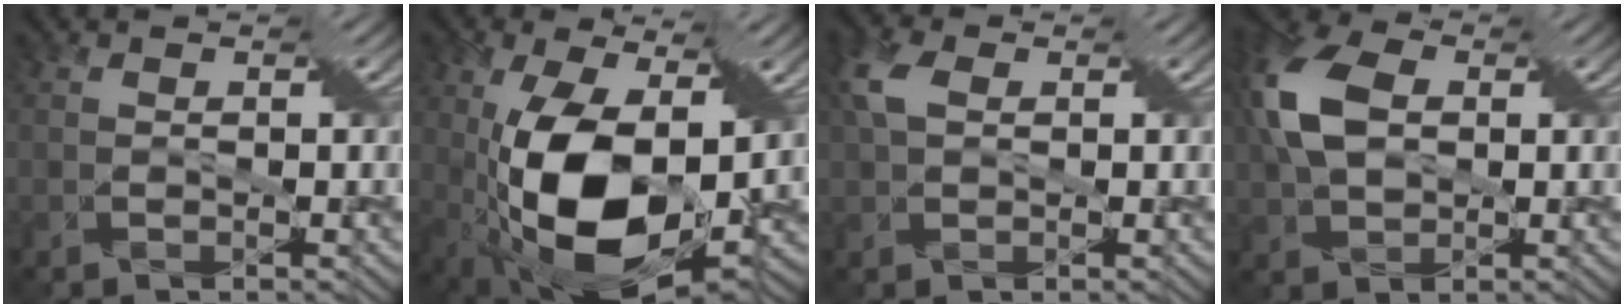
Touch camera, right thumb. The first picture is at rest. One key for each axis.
{"total": 14.8, "fx": -1.0, "fy": 7.2, "fz": 12.9, "tx": -0.272, "ty": -0.026, "tz": -0.016}
{"total": 5.4, "fx": 1.3, "fy": 3.2, "fz": 4.2, "tx": -0.118, "ty": 0.009, "tz": 0.016}
{"total": 10.3, "fx": 1.6, "fy": 6.4, "fz": 8.0, "tx": -0.214, "ty": 0.018, "tz": 0.017}